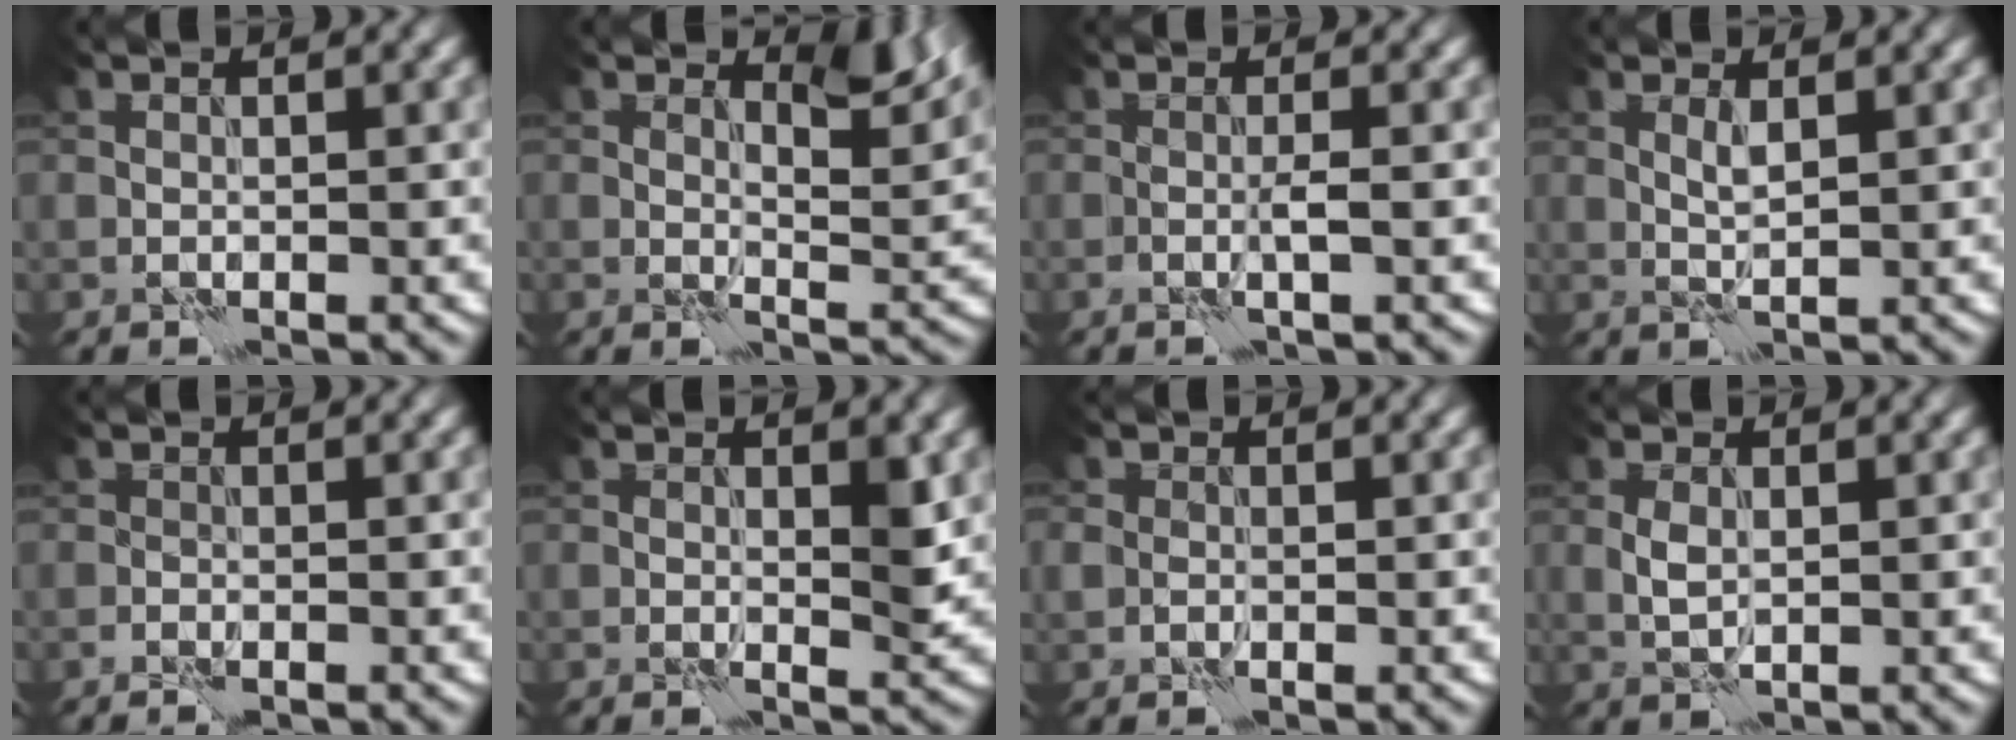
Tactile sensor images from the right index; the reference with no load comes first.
{"total": 3.7, "force": [2.2, 1.4, 2.7], "torque": [-0.041, -0.009, 0.032]}
{"total": 1.3, "force": [-0.3, 0.0, 1.2], "torque": [-0.025, 0.001, -0.008]}
{"total": 1.4, "force": [0.5, 0.2, 1.3], "torque": [-0.030, -0.001, 0.009]}
{"total": 0.8, "force": [-0.6, 0.3, 0.5], "torque": [-0.012, 0.000, -0.012]}
{"total": 2.2, "force": [0.2, 0.8, 2.0], "torque": [-0.026, -0.005, 0.002]}
{"total": 1.5, "force": [-0.1, 1.1, 0.9], "torque": [-0.017, -0.001, -0.002]}
{"total": 1.7, "force": [0.2, 0.9, 1.4], "torque": [-0.034, 0.000, 0.005]}